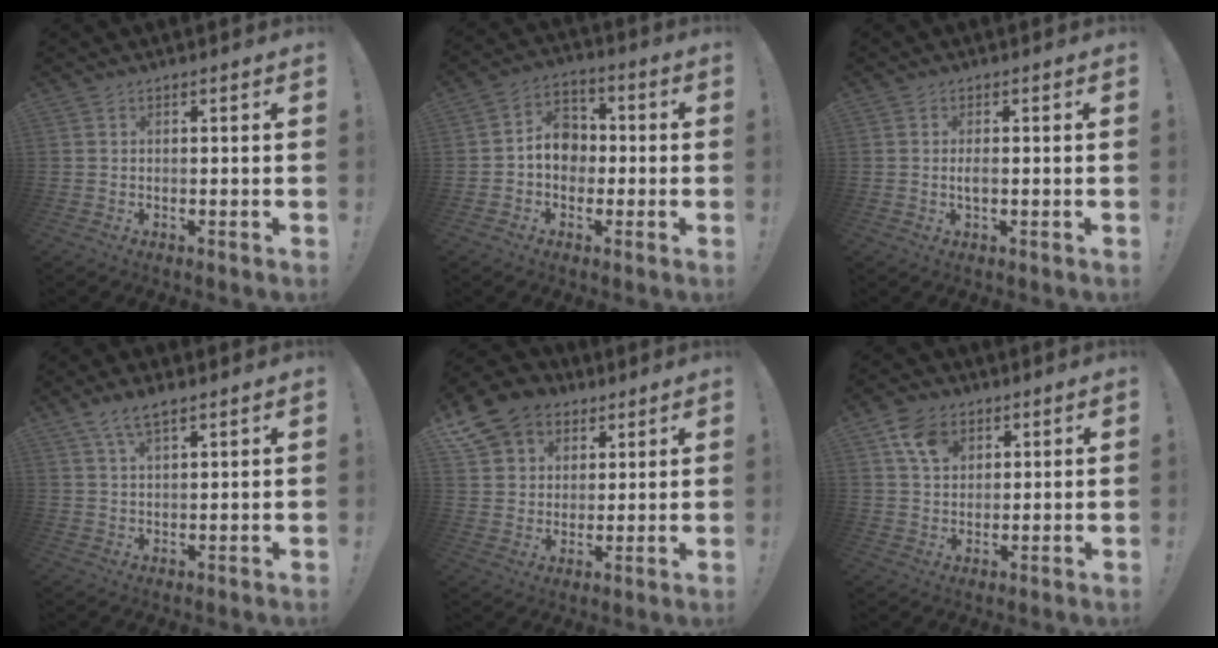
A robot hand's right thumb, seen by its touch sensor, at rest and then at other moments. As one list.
[{"total": 9.7, "force": [-0.8, 8.2, 5.1], "torque": [-0.074, 0.019, -0.008]}, {"total": 1.9, "force": [-0.5, 0.7, 1.7], "torque": [-0.031, 0.002, -0.010]}, {"total": 5.3, "force": [3.5, 1.7, 3.5], "torque": [-0.058, -0.014, 0.063]}, {"total": 13.0, "force": [7.4, 9.8, 4.2], "torque": [-0.068, -0.043, 0.147]}, {"total": 8.8, "force": [4.3, 6.4, 4.3], "torque": [-0.072, -0.008, 0.085]}]